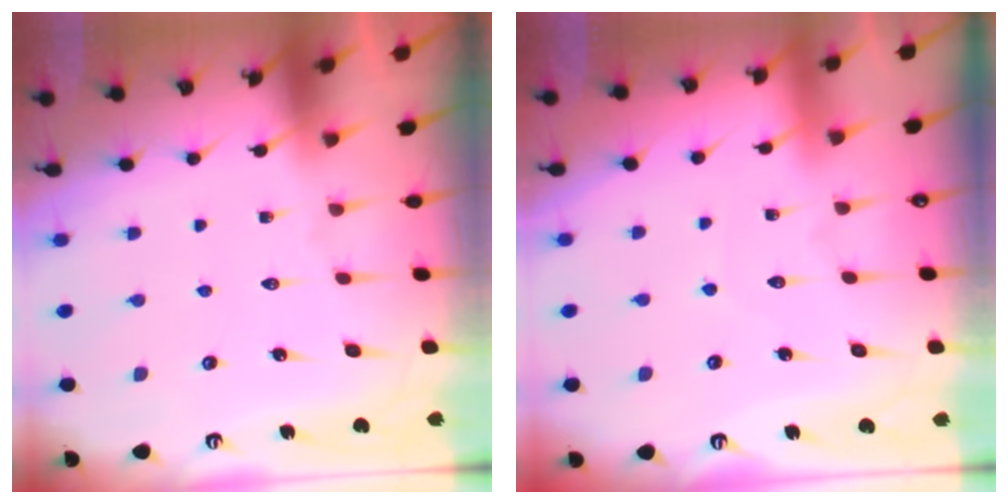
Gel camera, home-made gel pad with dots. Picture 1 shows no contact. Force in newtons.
{"total": 2.5, "press": 2.5, "slide": 0.3}